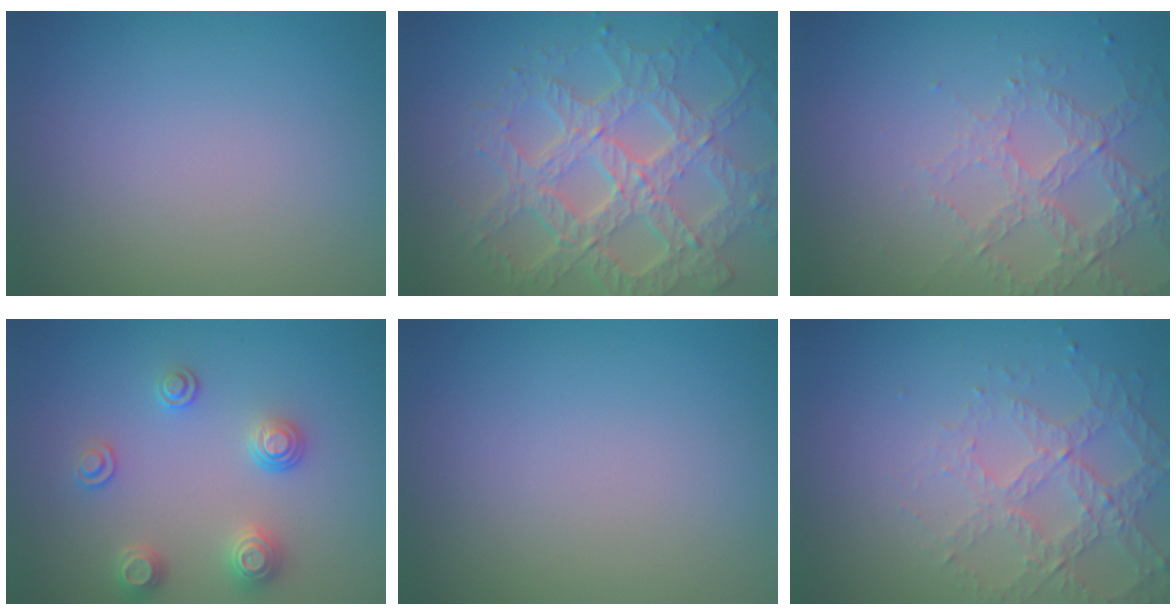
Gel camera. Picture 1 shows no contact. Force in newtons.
{"total": 7.8, "press": 6.1, "slide": 4.9}
{"total": 3.2, "press": 2.9, "slide": 1.4}
{"total": 2.7, "press": 2.6, "slide": 0.3}
{"total": 0.0}
{"total": 4.3, "press": 3.2, "slide": 2.9}